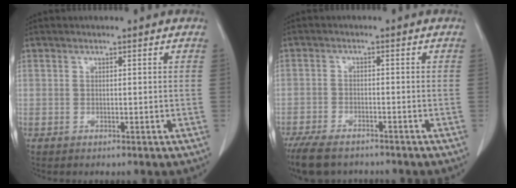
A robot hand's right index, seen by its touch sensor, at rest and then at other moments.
{"total": 8.5, "force": [-6.7, 3.2, 4.0], "torque": [-0.070, -0.012, -0.108]}